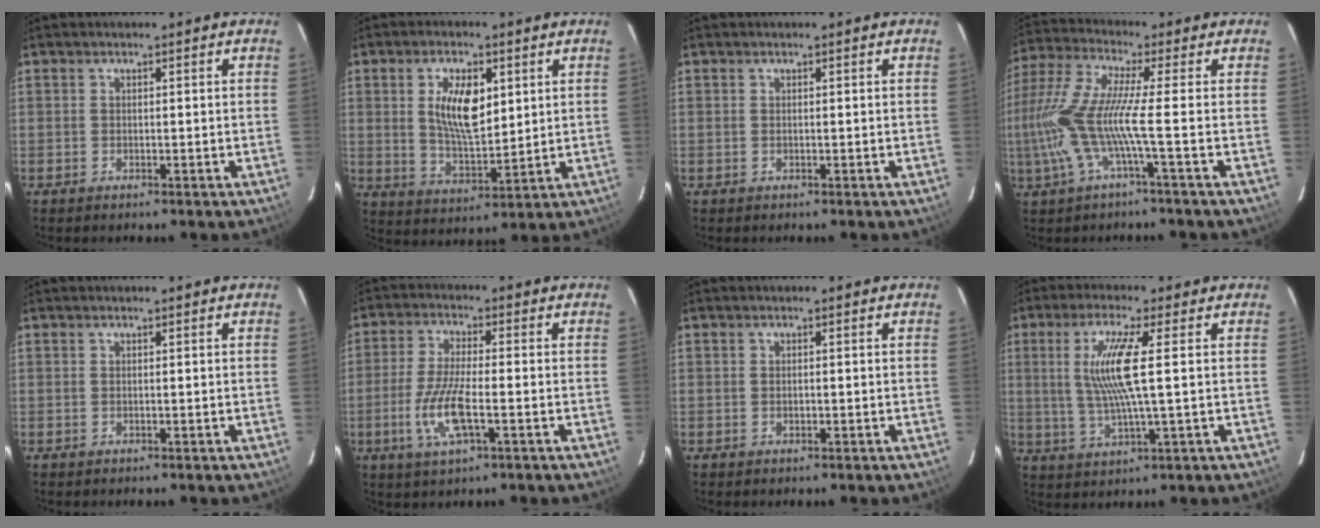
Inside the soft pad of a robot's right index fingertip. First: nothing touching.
{"total": 9.9, "force": [2.8, 4.6, 8.3], "torque": [-0.156, 0.002, 0.058]}
{"total": 0.0}
{"total": 11.6, "force": [-2.9, -0.5, 11.2], "torque": [-0.227, -0.007, -0.057]}
{"total": 0.0}
{"total": 9.3, "force": [-2.9, 2.1, 8.6], "torque": [-0.181, -0.009, -0.058]}
{"total": 0.7, "force": [-0.2, 0.4, 0.6], "torque": [-0.011, 0.002, -0.002]}
{"total": 9.6, "force": [1.5, 0.1, 9.5], "torque": [-0.188, -0.005, 0.033]}